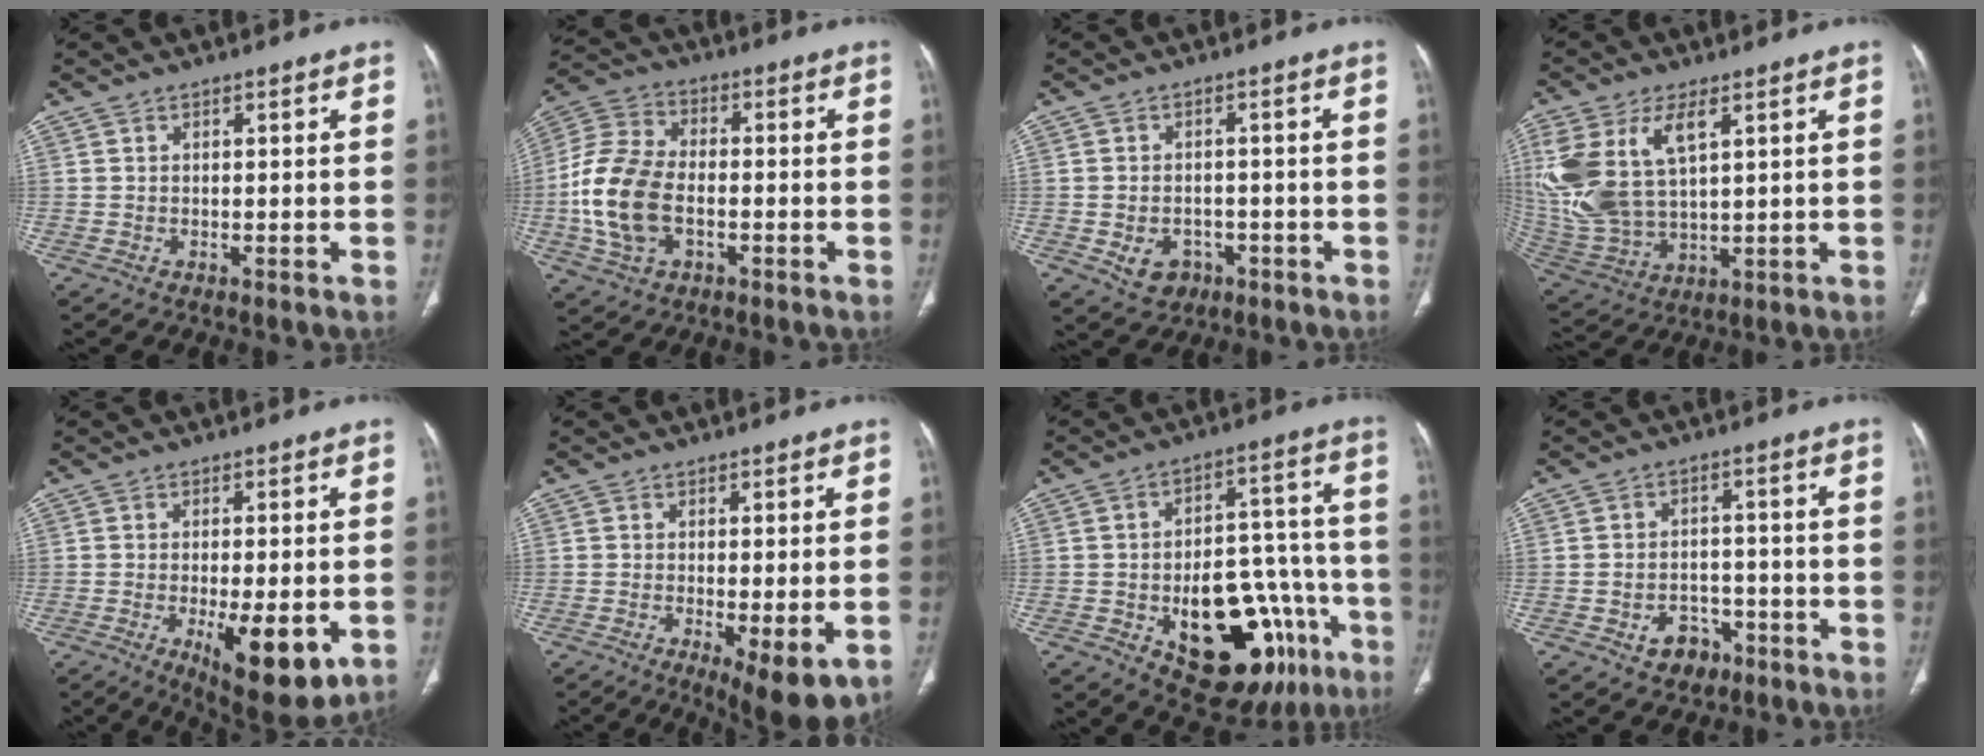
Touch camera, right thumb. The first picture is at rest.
{"total": 14.8, "force": [-2.7, 9.3, 11.2], "torque": [-0.236, 0.021, -0.053]}
{"total": 5.6, "force": [-2.1, 4.5, 2.7], "torque": [-0.030, 0.015, -0.020]}
{"total": 18.0, "force": [5.9, 9.5, 14.1], "torque": [-0.316, -0.015, 0.126]}
{"total": 12.9, "force": [-3.7, 4.7, 11.5], "torque": [-0.158, -0.020, -0.041]}
{"total": 8.8, "force": [-2.5, 2.7, 8.0], "torque": [-0.121, -0.024, -0.035]}
{"total": 24.5, "force": [-10.3, 12.8, 18.1], "torque": [-0.185, 0.061, -0.125]}
{"total": 5.7, "force": [-2.9, 4.3, 2.4], "torque": [-0.016, 0.029, -0.036]}